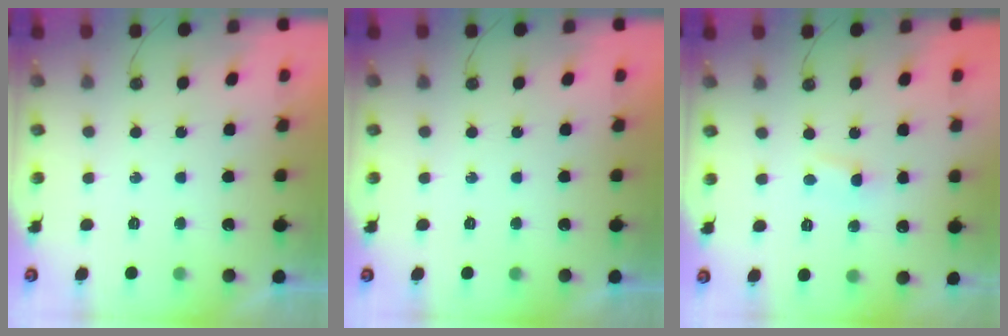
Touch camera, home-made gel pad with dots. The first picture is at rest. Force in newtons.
{"total": 0.0}
{"total": 1.5, "press": 1.4, "slide": 0.2}